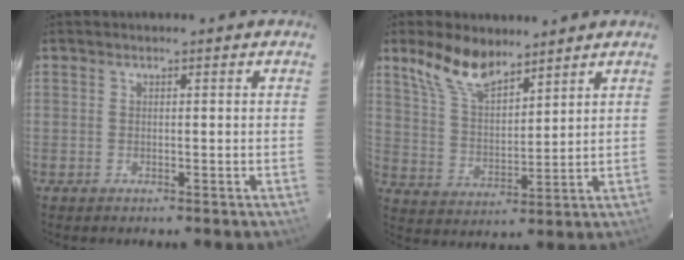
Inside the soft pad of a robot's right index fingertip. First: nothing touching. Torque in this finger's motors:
{"motor_torque": [0.30, 0.30, 0.16, 0.07]}